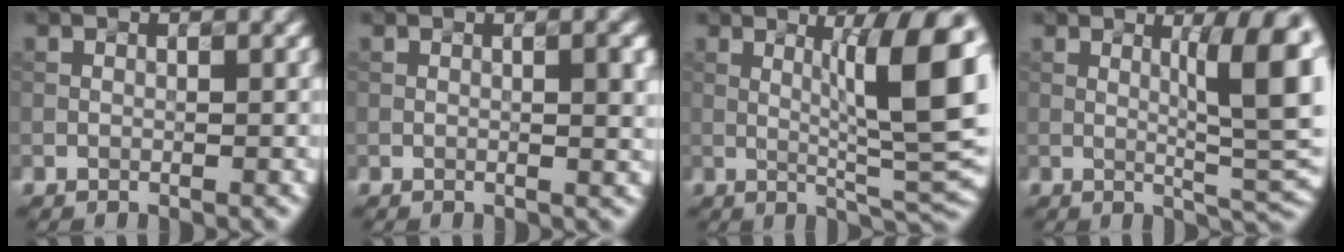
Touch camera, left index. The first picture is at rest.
{"total": 2.8, "force": [0.4, 0.7, 2.7], "torque": [-0.028, 0.007, 0.009]}
{"total": 9.2, "force": [1.6, 1.5, 8.9], "torque": [-0.123, 0.000, 0.038]}
{"total": 7.5, "force": [1.5, 1.4, 7.2], "torque": [-0.095, -0.004, 0.033]}